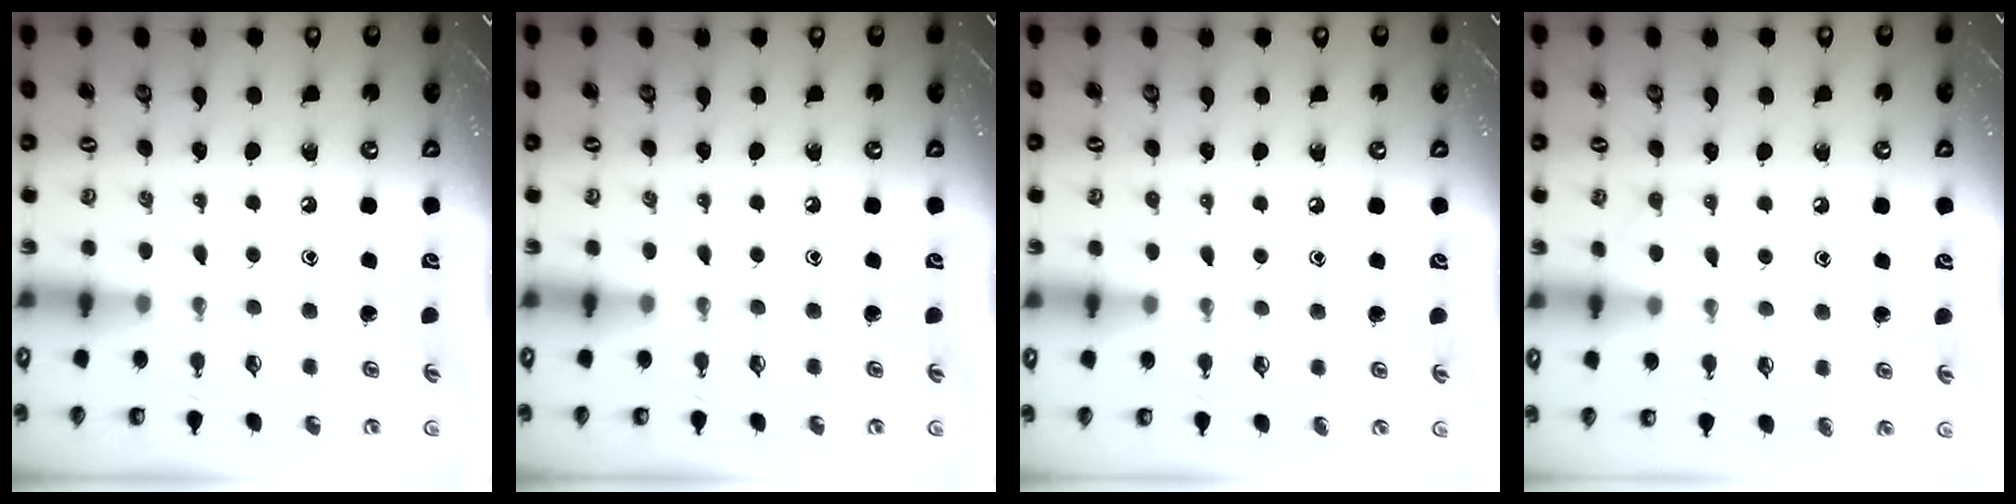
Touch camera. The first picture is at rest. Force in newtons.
{"total": 0.0}
{"total": 2.3, "press": 2.3, "slide": 0.3}
{"total": 6.7, "press": 6.6, "slide": 0.9}